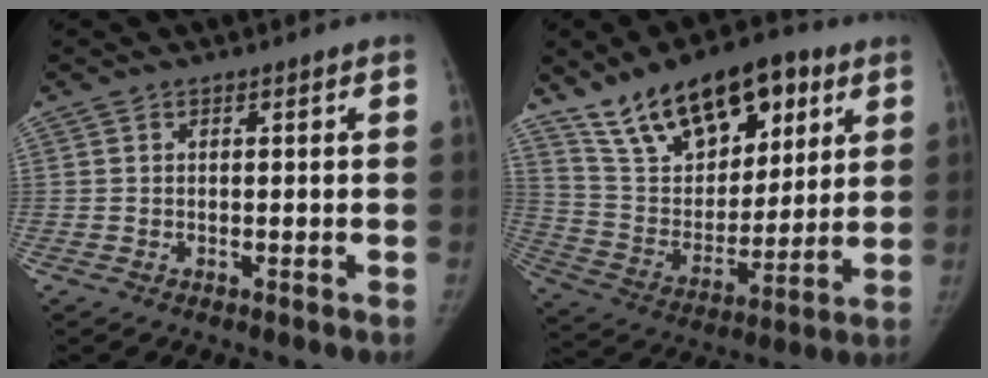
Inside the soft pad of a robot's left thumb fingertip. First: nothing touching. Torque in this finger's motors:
{"motor_torque": [1.98, 1.99, 1.53, -1.24, 0.08]}